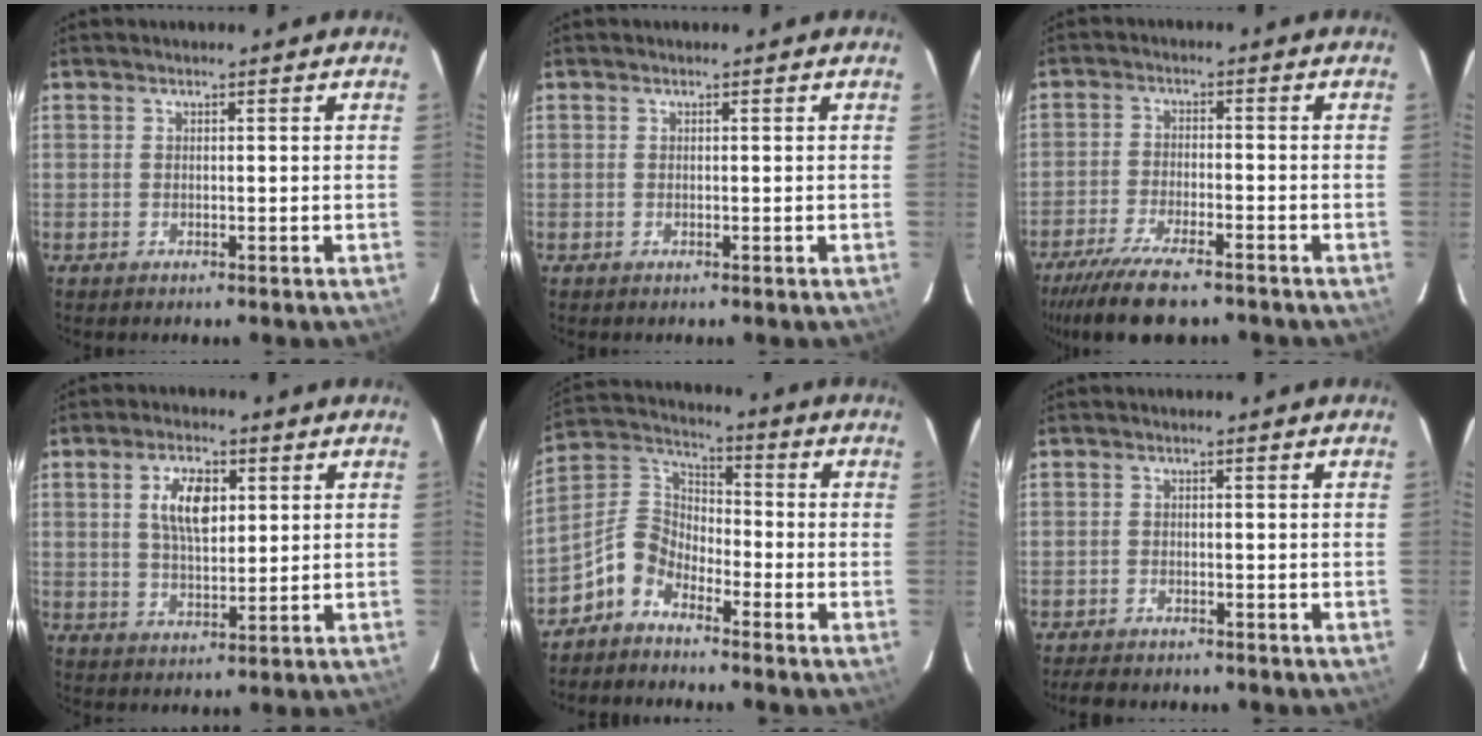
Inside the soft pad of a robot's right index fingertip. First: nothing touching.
{"total": 0.0}
{"total": 12.5, "force": [-10.0, 3.0, 7.0], "torque": [-0.162, -0.033, -0.173]}
{"total": 7.6, "force": [2.2, 3.6, 6.3], "torque": [-0.115, 0.009, 0.043]}
{"total": 7.6, "force": [-5.3, 4.5, 3.2], "torque": [-0.070, 0.032, -0.120]}
{"total": 4.8, "force": [-4.3, 1.5, 1.6], "torque": [-0.044, -0.006, -0.066]}